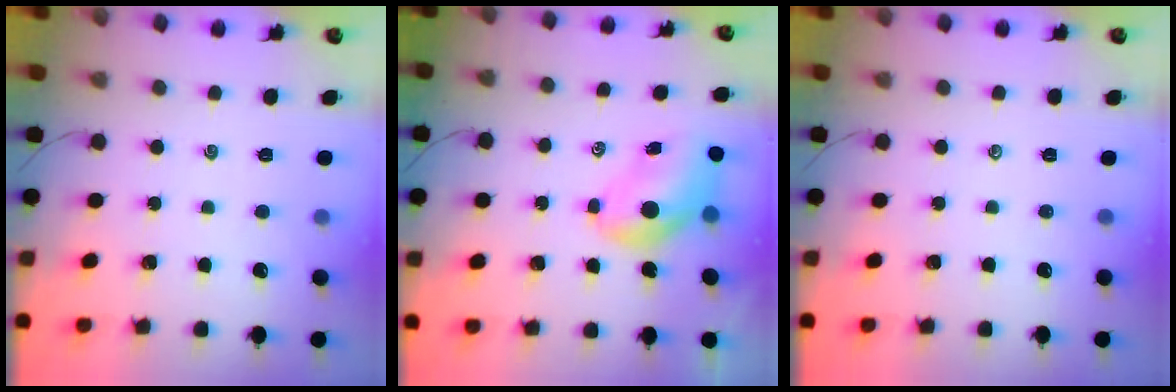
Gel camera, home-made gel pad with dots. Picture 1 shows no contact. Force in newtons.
{"total": 8.4, "press": 8.2, "slide": 1.7}
{"total": 0.0}